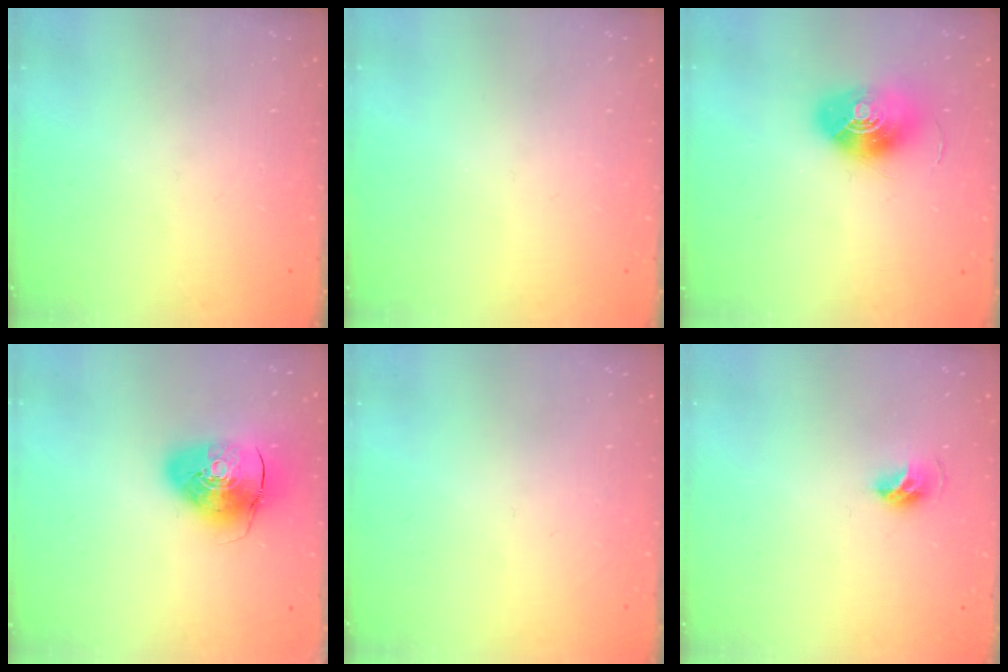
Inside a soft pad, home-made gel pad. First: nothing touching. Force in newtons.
{"total": 0.0}
{"total": 13.5, "press": 13.5, "slide": 0.6}
{"total": 10.7, "press": 10.6, "slide": 1.8}
{"total": 0.0}
{"total": 6.2, "press": 6.1, "slide": 1.2}